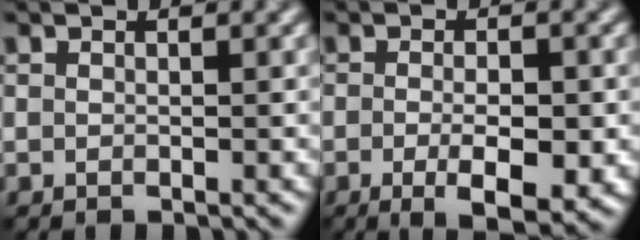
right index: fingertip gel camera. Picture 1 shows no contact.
{"total": 4.4, "force": [-1.4, 1.3, 4.0], "torque": [-0.070, -0.009, -0.020]}